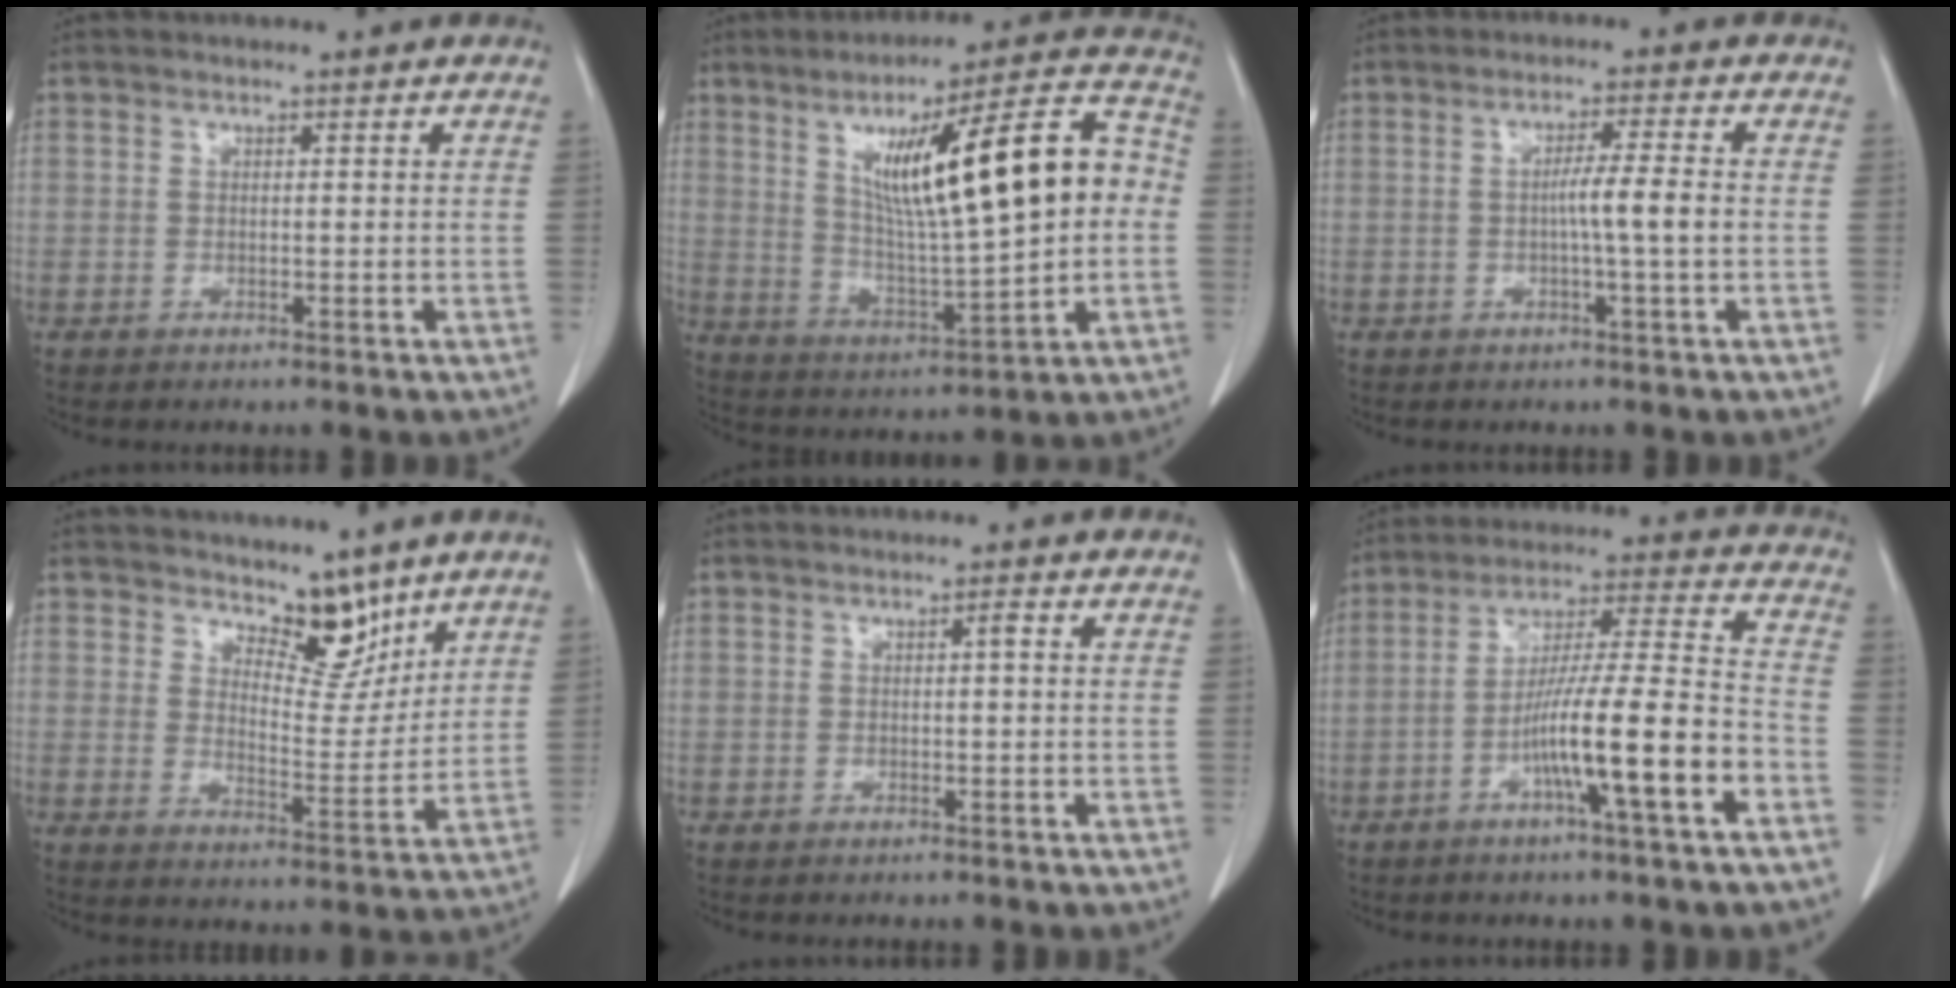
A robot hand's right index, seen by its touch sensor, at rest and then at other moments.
{"total": 20.3, "force": [3.0, 3.3, 19.8], "torque": [-0.305, 0.032, 0.051]}
{"total": 4.7, "force": [-0.6, -0.7, 4.6], "torque": [-0.075, 0.001, -0.011]}
{"total": 7.3, "force": [5.9, 2.9, 3.3], "torque": [-0.038, -0.009, 0.098]}
{"total": 0.8, "force": [0.1, 0.1, 0.8], "torque": [-0.013, 0.001, 0.001]}
{"total": 14.5, "force": [-5.9, -0.1, 13.2], "torque": [-0.229, 0.007, -0.102]}